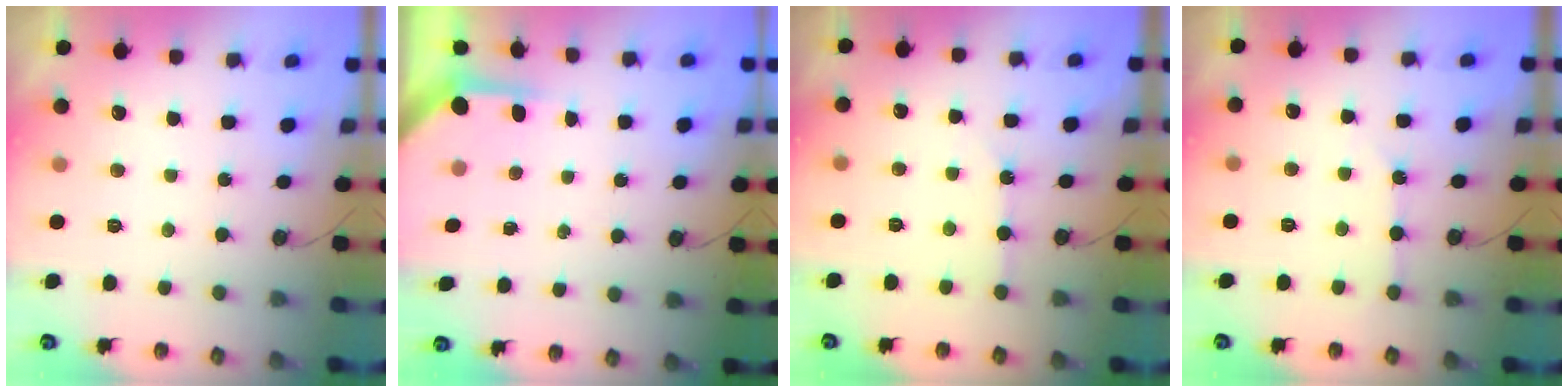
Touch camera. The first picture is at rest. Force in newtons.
{"total": 3.6, "press": 3.6, "slide": 0.4}
{"total": 3.8, "press": 3.8, "slide": 0.6}
{"total": 2.1, "press": 2.0, "slide": 0.3}